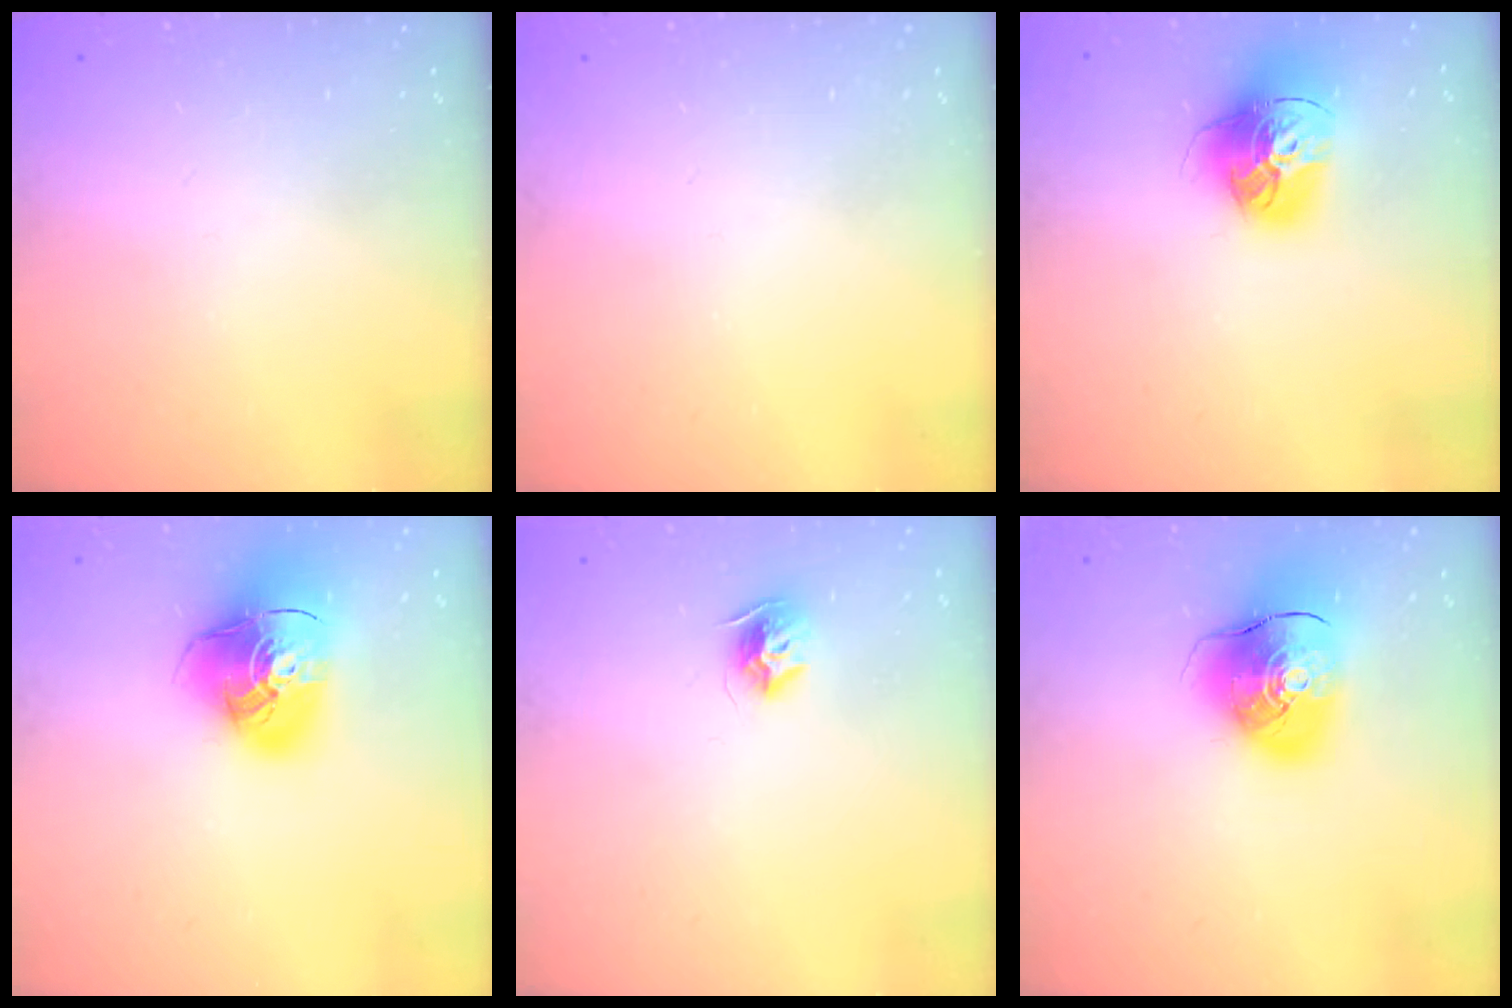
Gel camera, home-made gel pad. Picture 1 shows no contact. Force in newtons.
{"total": 0.0}
{"total": 17.0, "press": 16.9, "slide": 1.7}
{"total": 17.3, "press": 17.2, "slide": 2.0}
{"total": 8.1, "press": 8.1, "slide": 0.2}
{"total": 12.5, "press": 12.3, "slide": 2.1}